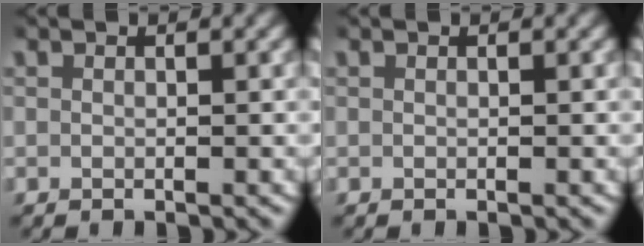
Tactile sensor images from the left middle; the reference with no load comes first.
{"total": 0.0}